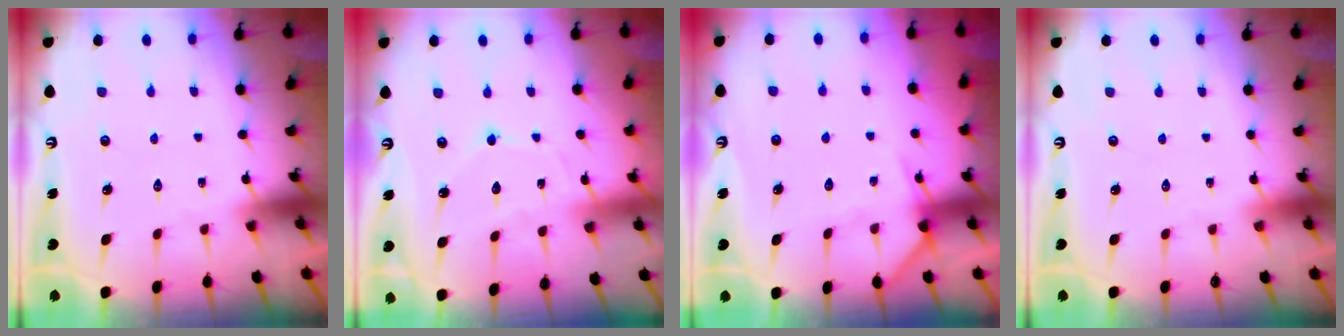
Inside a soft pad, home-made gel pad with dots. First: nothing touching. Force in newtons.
{"total": 5.9, "press": 5.9, "slide": 0.5}
{"total": 7.9, "press": 7.9, "slide": 0.8}
{"total": 0.0}